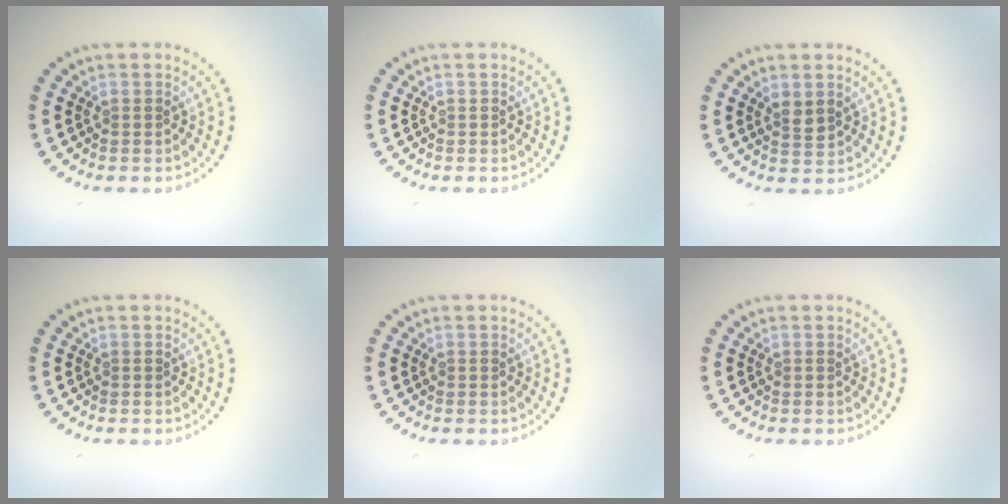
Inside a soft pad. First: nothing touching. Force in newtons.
{"total": 0.0}
{"total": 1.4, "press": 1.4, "slide": 0.5}
{"total": 0.0}
{"total": 0.0}
{"total": 0.0}